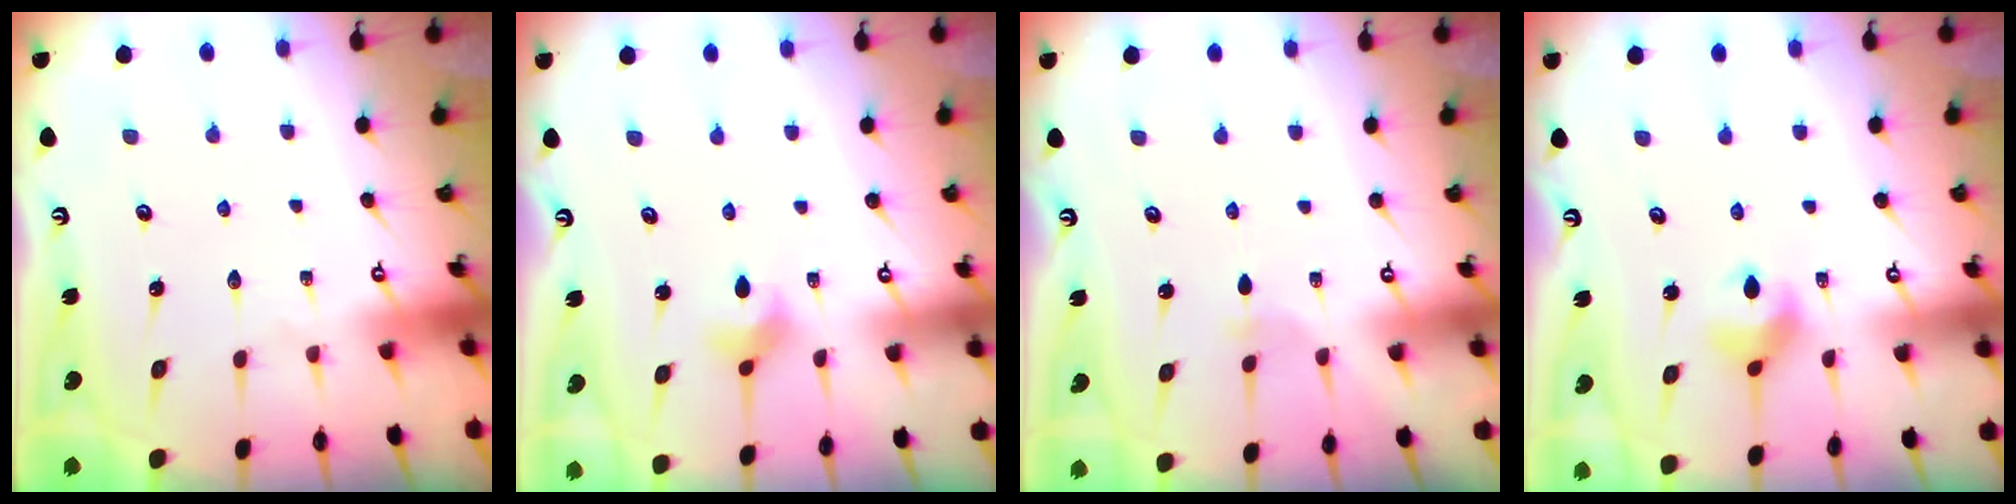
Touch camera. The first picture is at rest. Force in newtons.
{"total": 3.0, "press": 3.0, "slide": 0.3}
{"total": 1.4, "press": 1.4, "slide": 0.3}
{"total": 7.2, "press": 7.2, "slide": 0.5}